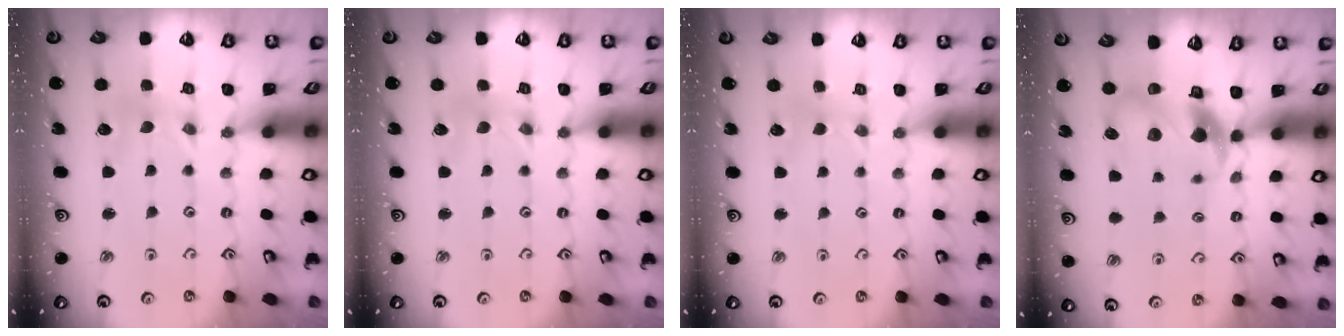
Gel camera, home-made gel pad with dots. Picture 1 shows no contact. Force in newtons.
{"total": 0.9, "press": 0.9, "slide": 0.2}
{"total": 1.6, "press": 1.5, "slide": 0.3}
{"total": 9.9, "press": 9.8, "slide": 1.4}